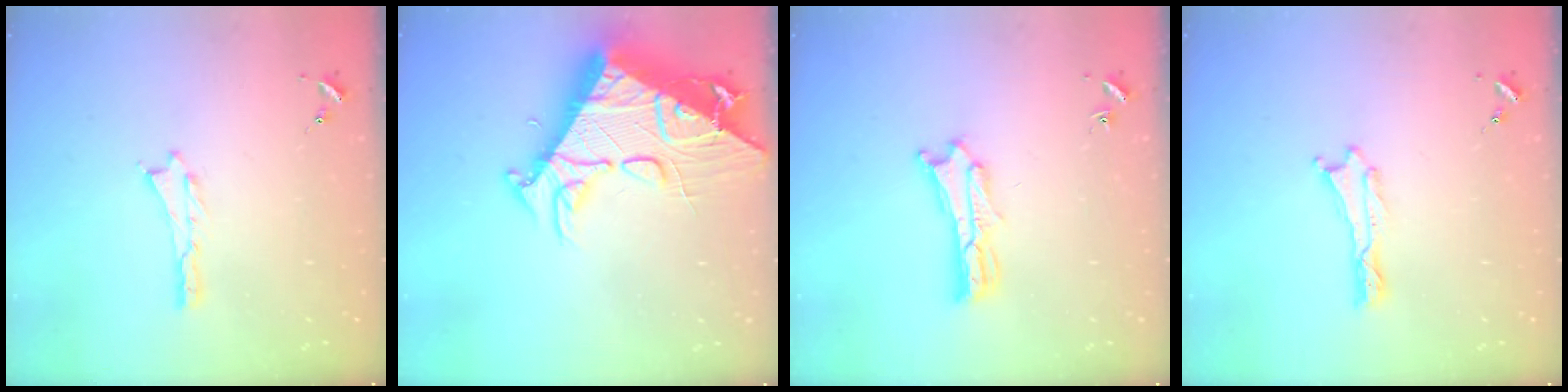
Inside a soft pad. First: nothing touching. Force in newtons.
{"total": 15.2, "press": 15.0, "slide": 1.9}
{"total": 2.5, "press": 2.5, "slide": 0.1}
{"total": 0.0}